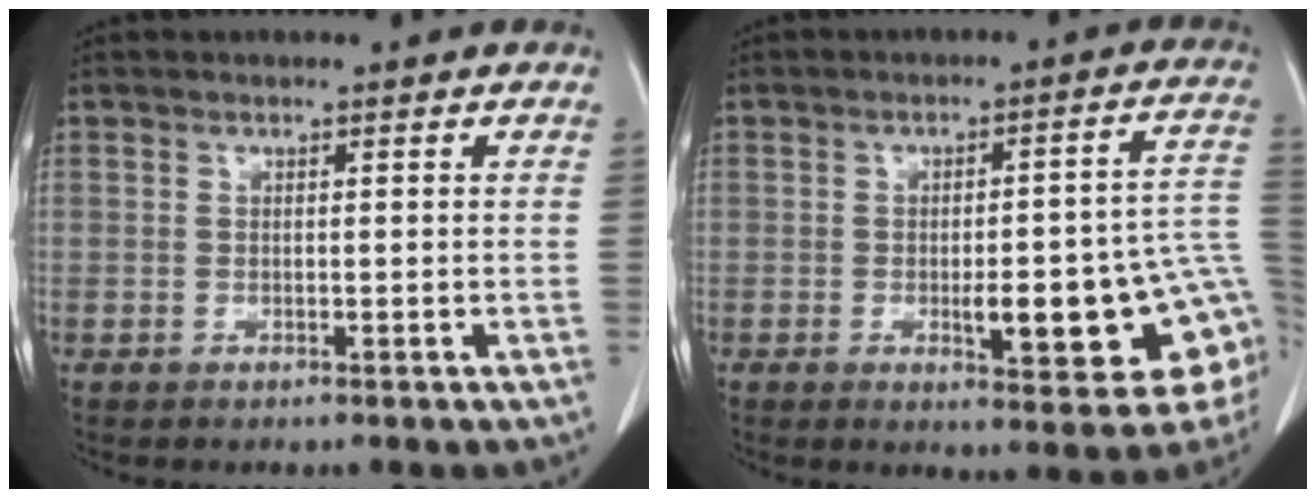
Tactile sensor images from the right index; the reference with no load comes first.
{"total": 17.4, "force": [-3.2, 3.9, 16.7], "torque": [-0.134, 0.024, -0.023]}